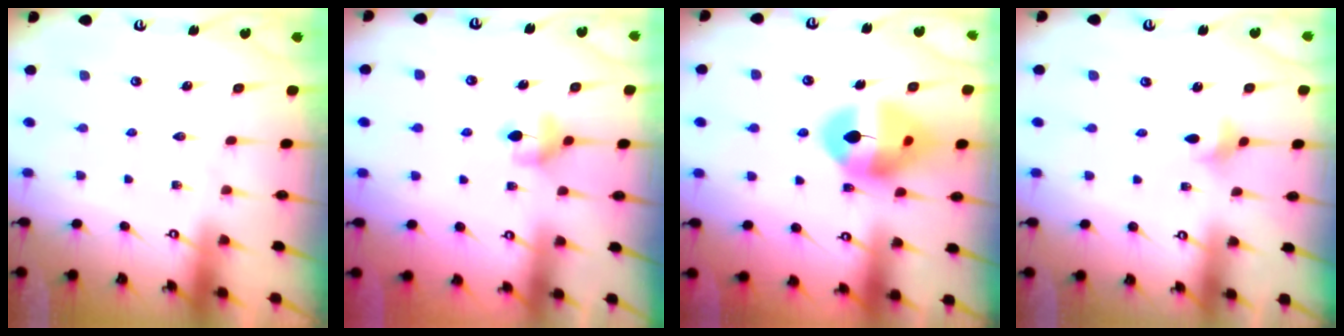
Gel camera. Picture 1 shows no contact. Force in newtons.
{"total": 5.5, "press": 5.4, "slide": 0.7}
{"total": 13.3, "press": 13.2, "slide": 1.5}
{"total": 2.8, "press": 2.7, "slide": 0.7}